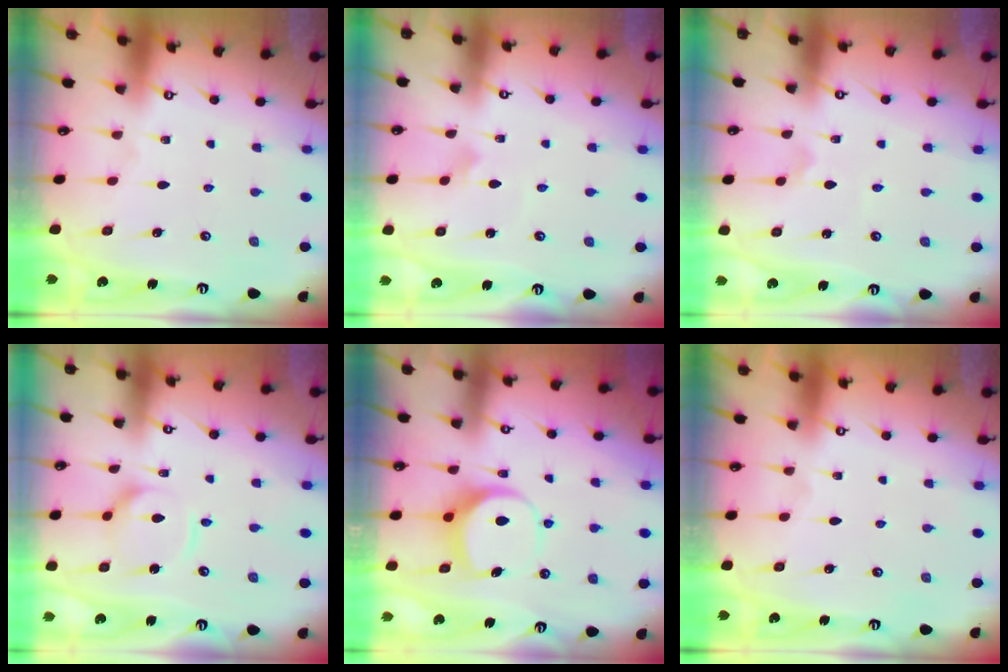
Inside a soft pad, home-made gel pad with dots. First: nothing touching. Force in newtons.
{"total": 1.5, "press": 1.5, "slide": 0.1}
{"total": 0.0}
{"total": 10.7, "press": 10.6, "slide": 0.9}
{"total": 7.6, "press": 7.5, "slide": 1.2}
{"total": 0.0}